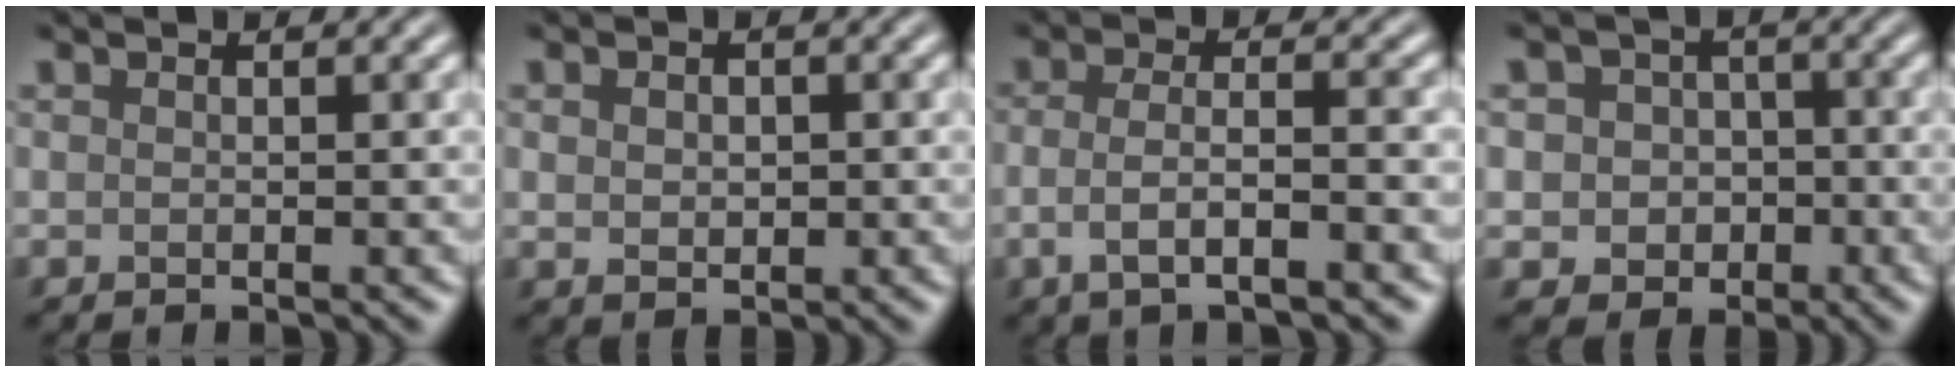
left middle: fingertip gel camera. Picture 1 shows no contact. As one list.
[{"total": 1.7, "force": [0.2, 1.3, 1.1], "torque": [-0.019, -0.001, 0.005]}, {"total": 3.9, "force": [-1.3, 1.2, 3.4], "torque": [-0.063, 0.000, -0.030]}, {"total": 4.7, "force": [-0.3, 4.4, 1.6], "torque": [-0.010, 0.020, -0.027]}]